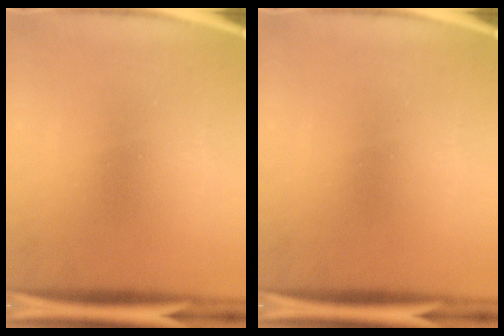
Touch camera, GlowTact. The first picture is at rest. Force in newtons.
{"total": 0.0}